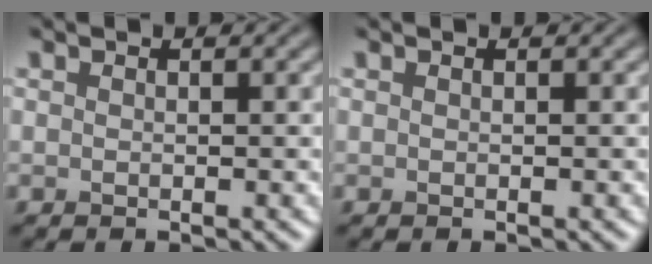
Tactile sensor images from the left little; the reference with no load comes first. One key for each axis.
{"total": 0.0}